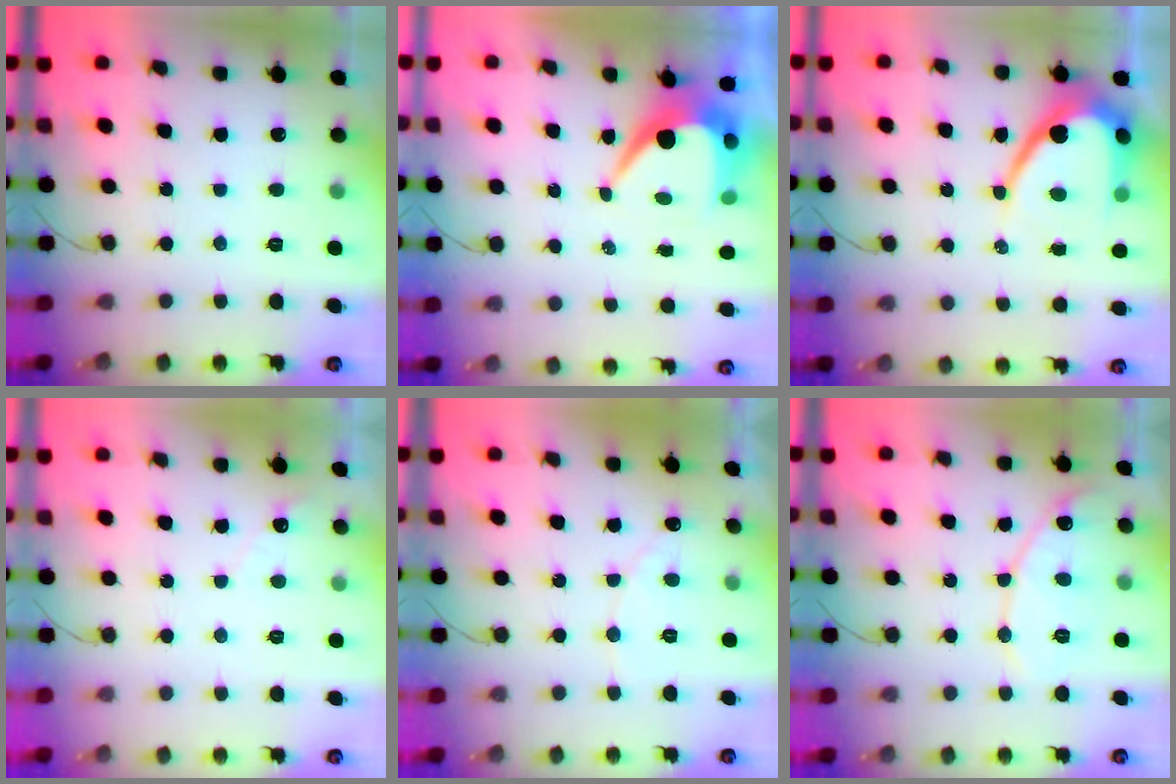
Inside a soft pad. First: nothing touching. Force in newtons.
{"total": 8.9, "press": 8.9, "slide": 0.8}
{"total": 11.3, "press": 11.3, "slide": 1.1}
{"total": 2.9, "press": 2.9, "slide": 0.2}
{"total": 4.5, "press": 4.5, "slide": 0.2}
{"total": 10.4, "press": 10.3, "slide": 0.8}